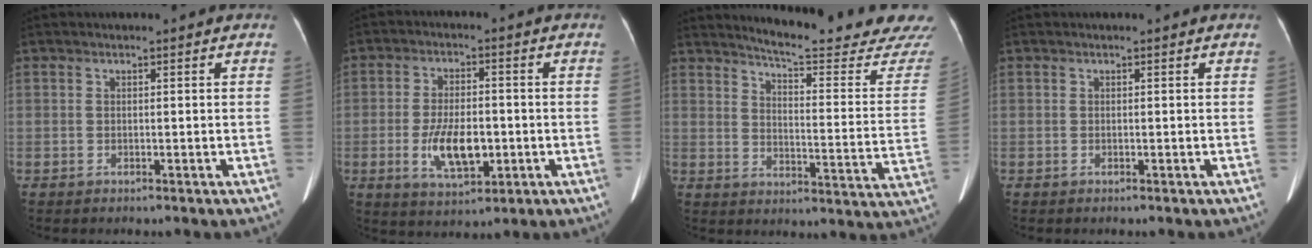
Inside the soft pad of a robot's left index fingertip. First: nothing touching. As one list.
[{"total": 8.3, "force": [-2.0, 3.6, 7.2], "torque": [-0.143, -0.002, -0.028]}, {"total": 21.6, "force": [20.7, -0.5, 6.1], "torque": [-0.090, -0.127, 0.245]}, {"total": 0.0}]